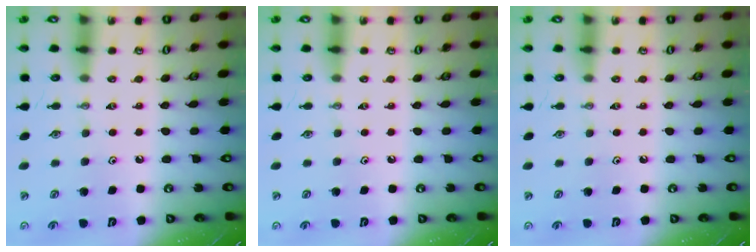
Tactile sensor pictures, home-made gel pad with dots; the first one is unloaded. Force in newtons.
{"total": 0.0}
{"total": 0.0}